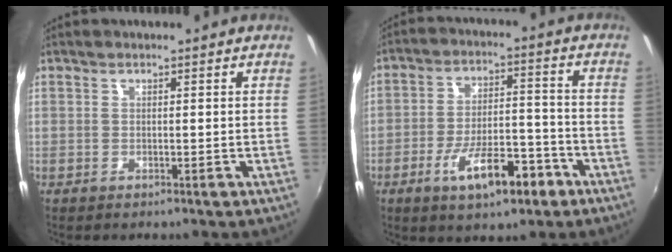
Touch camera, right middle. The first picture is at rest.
{"total": 12.1, "force": [-6.6, 4.5, 9.1], "torque": [-0.162, 0.004, -0.098]}